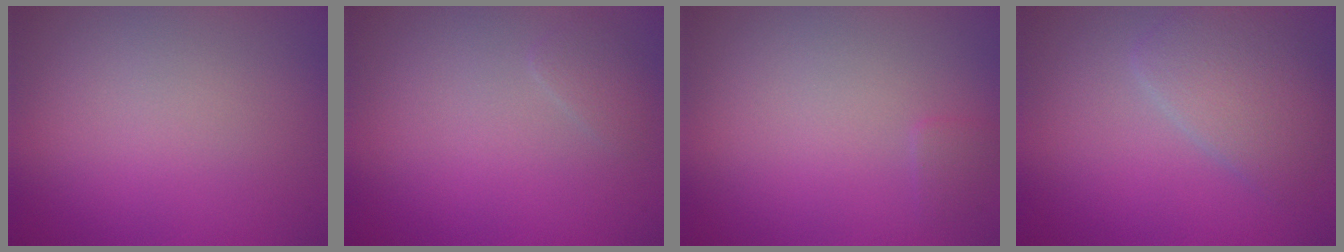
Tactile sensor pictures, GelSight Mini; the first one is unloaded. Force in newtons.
{"total": 0.9, "press": 0.9, "slide": 0.0}
{"total": 0.7, "press": 0.7, "slide": 0.1}
{"total": 3.6, "press": 3.6, "slide": 0.3}